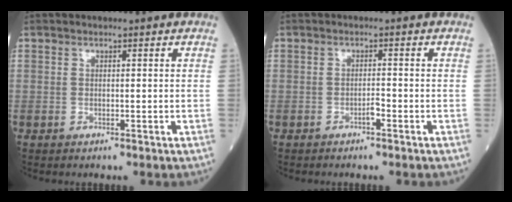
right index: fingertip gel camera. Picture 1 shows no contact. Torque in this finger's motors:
{"motor_torque": [0.11, 0.03, 0.13, 0.00]}